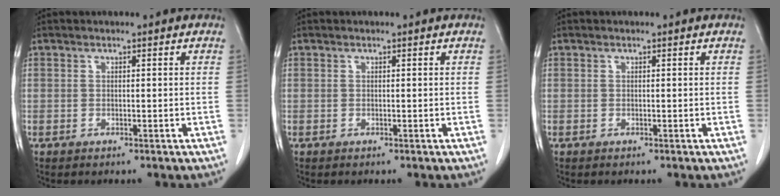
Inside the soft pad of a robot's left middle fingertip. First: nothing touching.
{"total": 0.0}
{"total": 0.0}